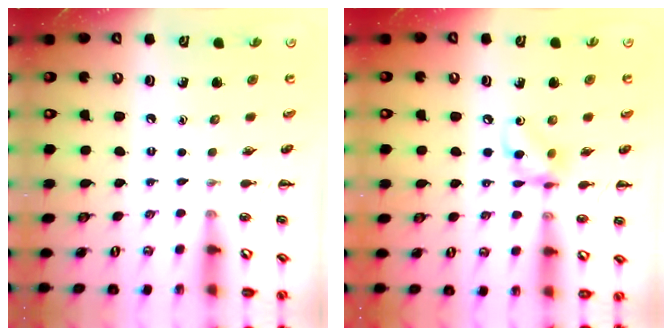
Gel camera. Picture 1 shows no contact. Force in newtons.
{"total": 8.5, "press": 8.5, "slide": 0.7}